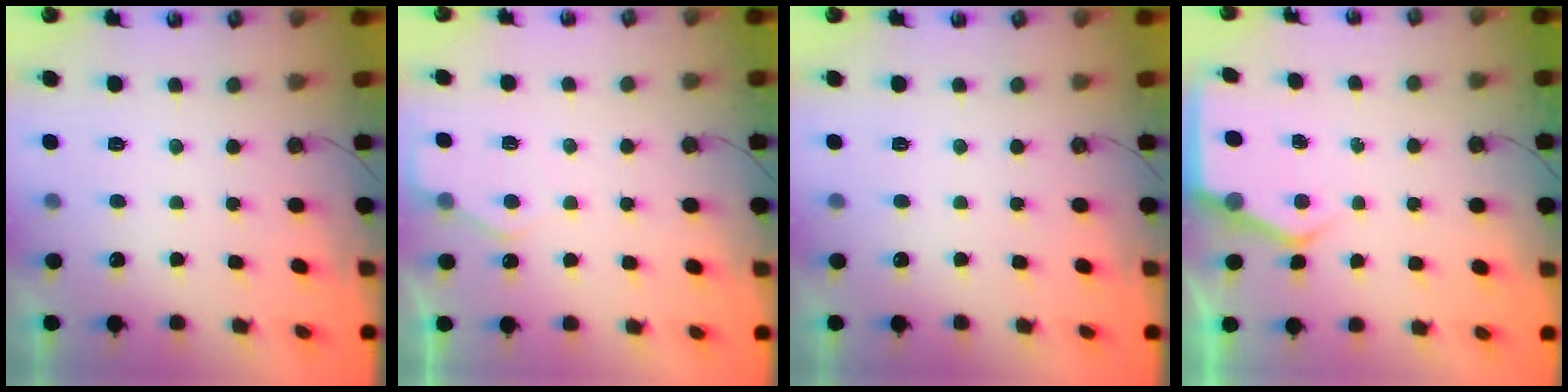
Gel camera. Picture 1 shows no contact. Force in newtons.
{"total": 5.2, "press": 5.2, "slide": 0.4}
{"total": 0.0}
{"total": 4.7, "press": 4.7, "slide": 0.7}